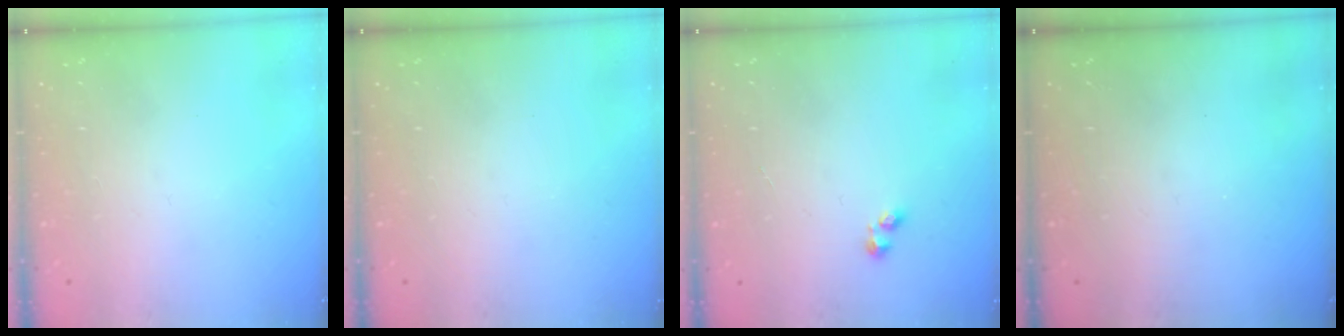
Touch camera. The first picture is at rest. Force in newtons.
{"total": 0.0}
{"total": 1.2, "press": 1.0, "slide": 0.6}
{"total": 0.0}